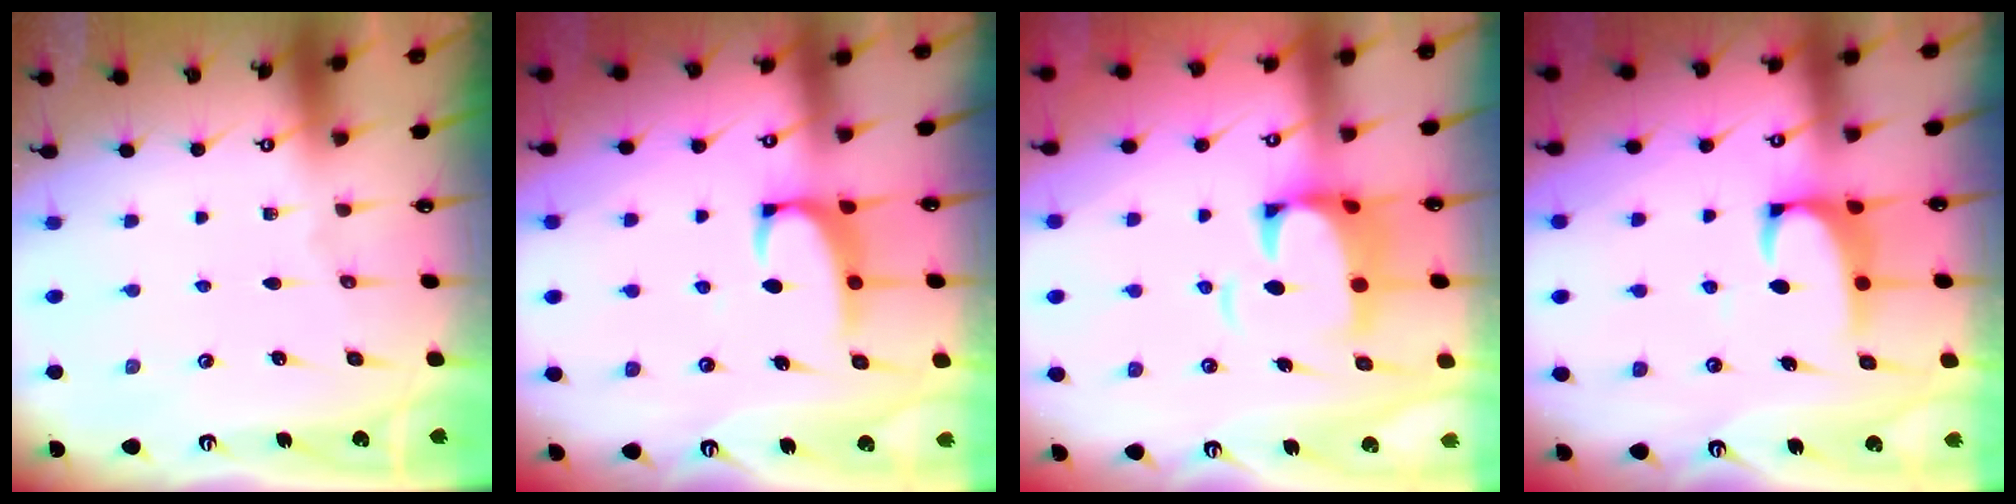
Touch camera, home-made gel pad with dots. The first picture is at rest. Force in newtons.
{"total": 2.5, "press": 2.4, "slide": 0.8}
{"total": 4.7, "press": 4.5, "slide": 1.4}
{"total": 2.3, "press": 2.0, "slide": 1.0}